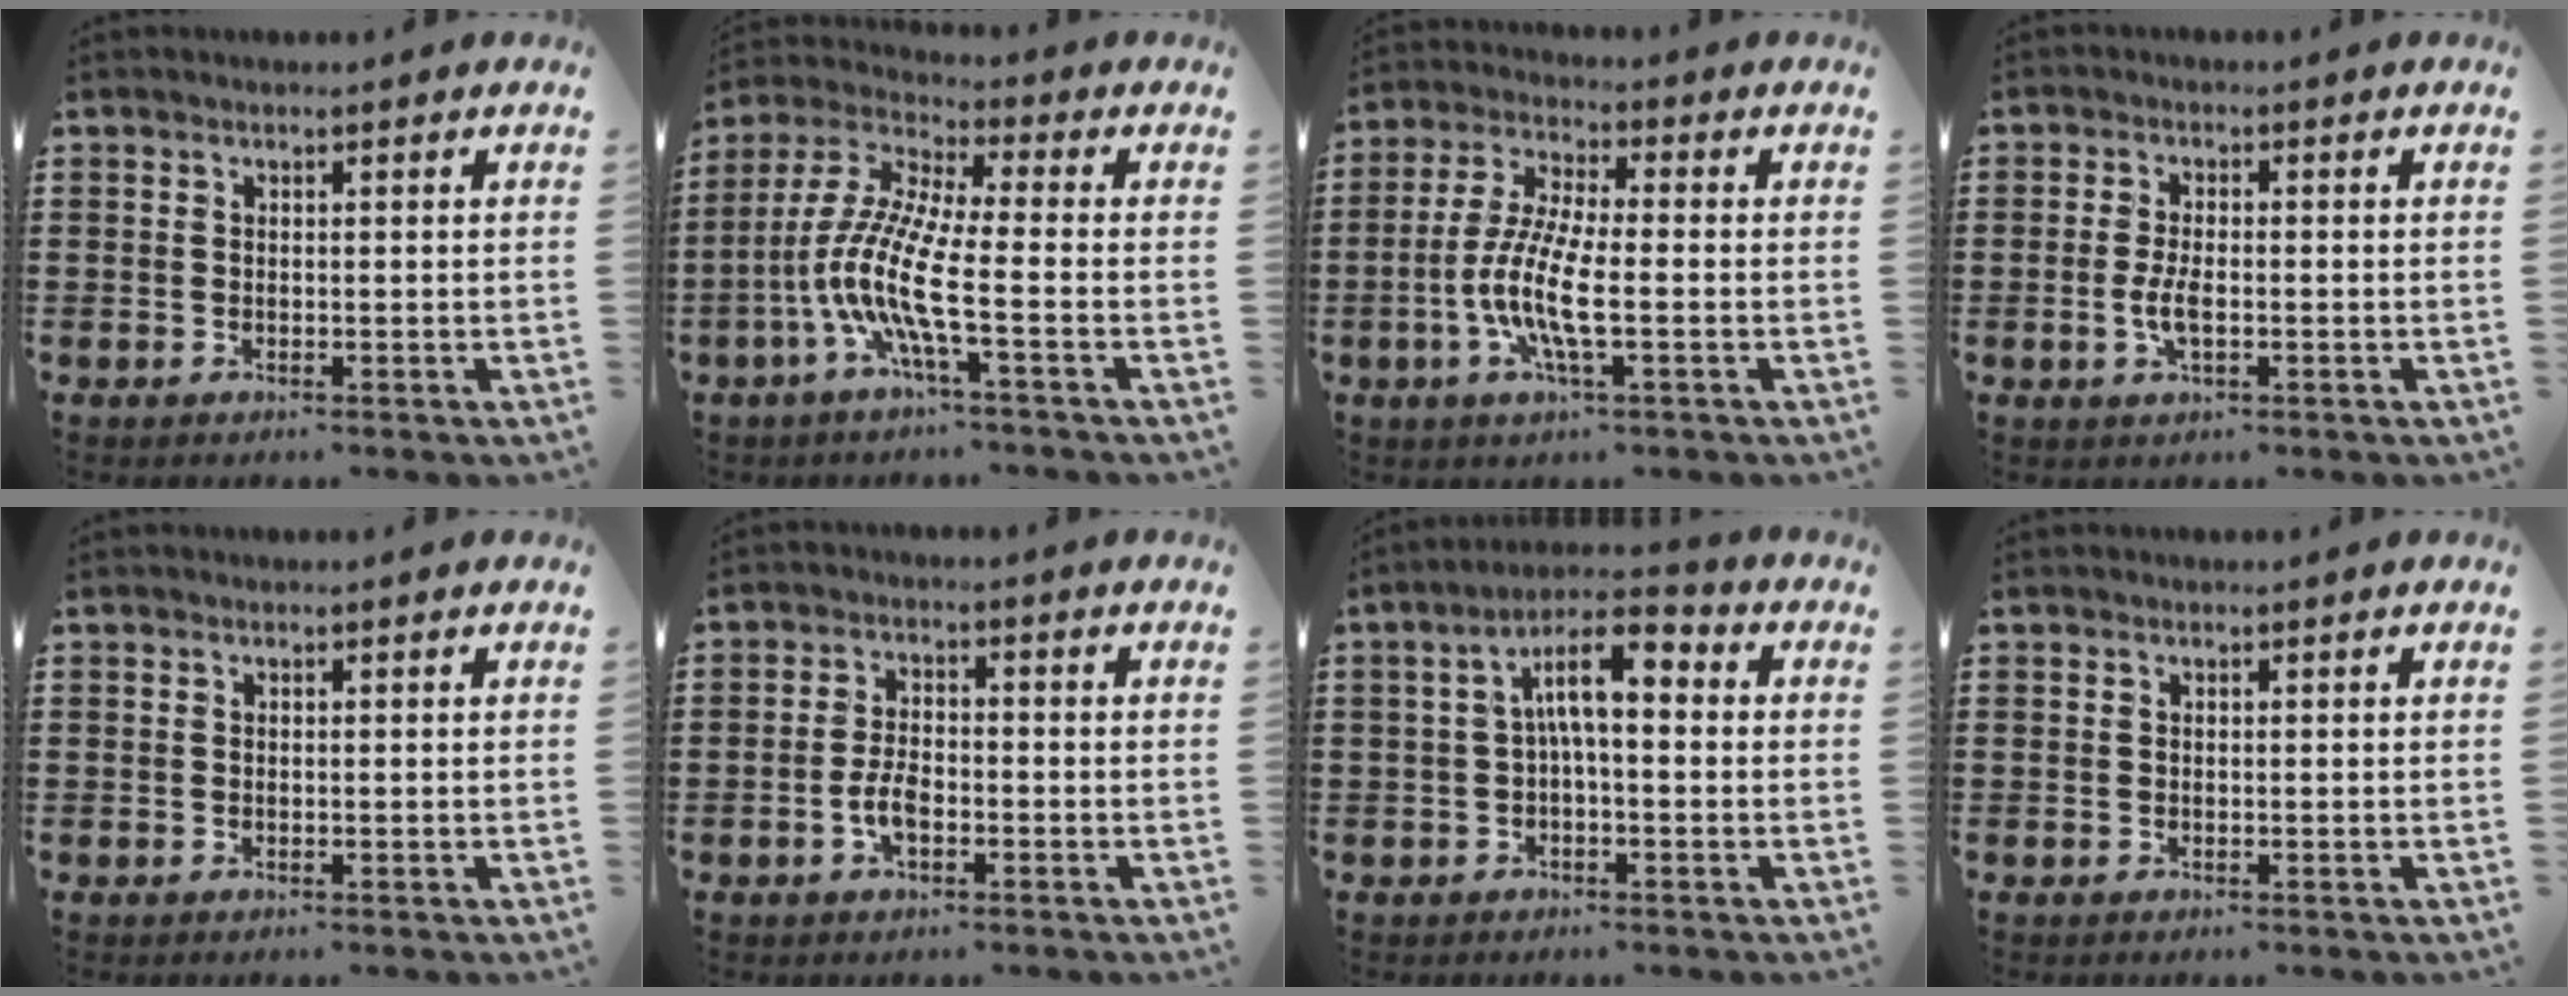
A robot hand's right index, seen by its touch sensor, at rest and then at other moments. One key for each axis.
{"total": 9.8, "fx": -4.1, "fy": 1.2, "fz": 8.8, "tx": -0.223, "ty": -0.026, "tz": -0.093}
{"total": 9.0, "fx": -2.6, "fy": 2.0, "fz": 8.4, "tx": -0.195, "ty": -0.019, "tz": -0.058}
{"total": 3.7, "fx": -0.8, "fy": 1.3, "fz": 3.4, "tx": -0.075, "ty": -0.006, "tz": -0.017}
{"total": 0.0}
{"total": 4.2, "fx": -1.5, "fy": 1.9, "fz": 3.4, "tx": -0.083, "ty": -0.003, "tz": -0.033}
{"total": 7.5, "fx": 0.4, "fy": 2.6, "fz": 7.0, "tx": -0.133, "ty": 0.010, "tz": 0.001}
{"total": 0.0}